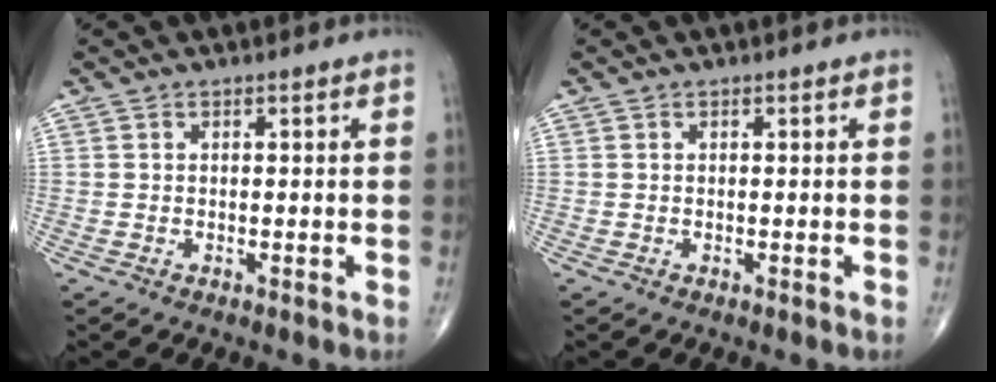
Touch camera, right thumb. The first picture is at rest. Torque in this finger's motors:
{"motor_torque": [0.00, 0.00, 0.00, 0.00, 0.00]}